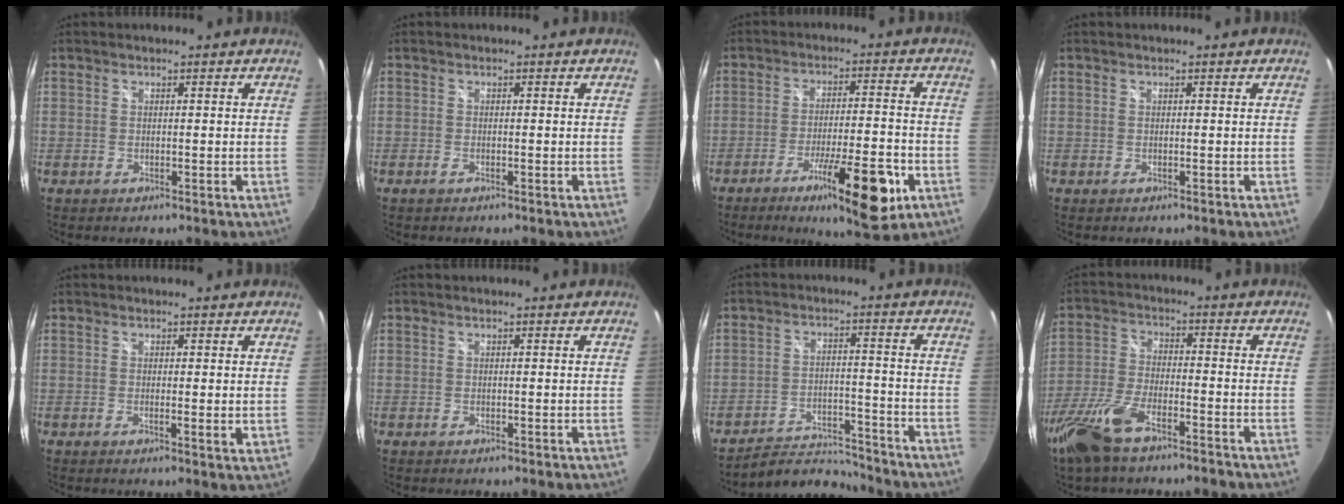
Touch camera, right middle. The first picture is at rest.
{"total": 0.6, "force": [-0.4, 0.1, 0.4], "torque": [-0.010, -0.001, -0.010]}
{"total": 14.1, "force": [-7.1, 2.4, 11.9], "torque": [-0.197, -0.020, -0.102]}
{"total": 0.0}
{"total": 2.0, "force": [0.9, 0.0, 1.8], "torque": [-0.026, -0.003, 0.014]}
{"total": 0.0}
{"total": 8.1, "force": [-8.0, 1.4, 0.6], "torque": [-0.032, 0.013, -0.127]}
{"total": 12.7, "force": [-8.8, 4.1, 8.3], "torque": [-0.191, -0.027, -0.171]}